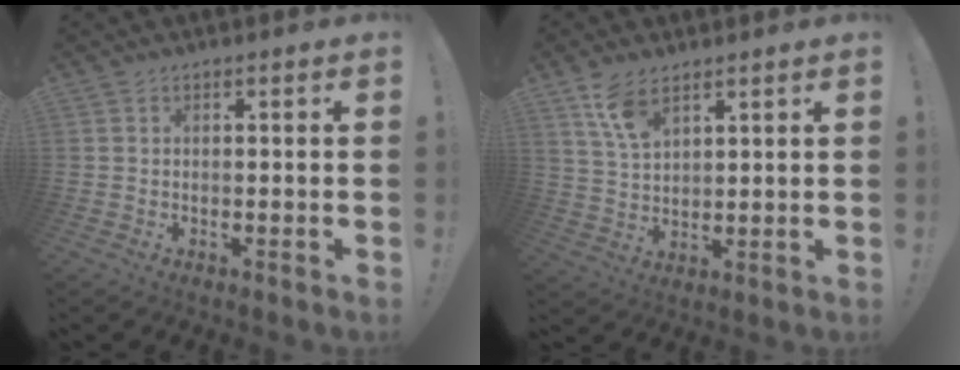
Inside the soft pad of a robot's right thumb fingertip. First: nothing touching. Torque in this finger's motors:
{"motor_torque": [0.10, 0.18, 0.24, 0.70, 0.02]}